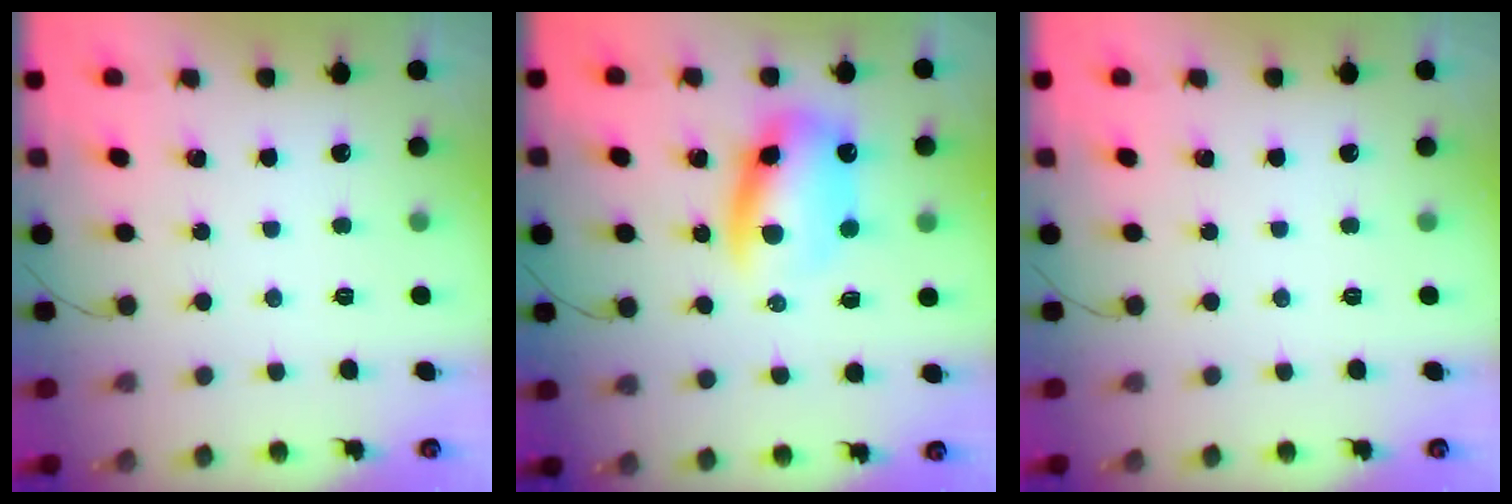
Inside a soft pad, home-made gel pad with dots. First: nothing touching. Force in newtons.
{"total": 10.7, "press": 10.4, "slide": 2.8}
{"total": 0.0}